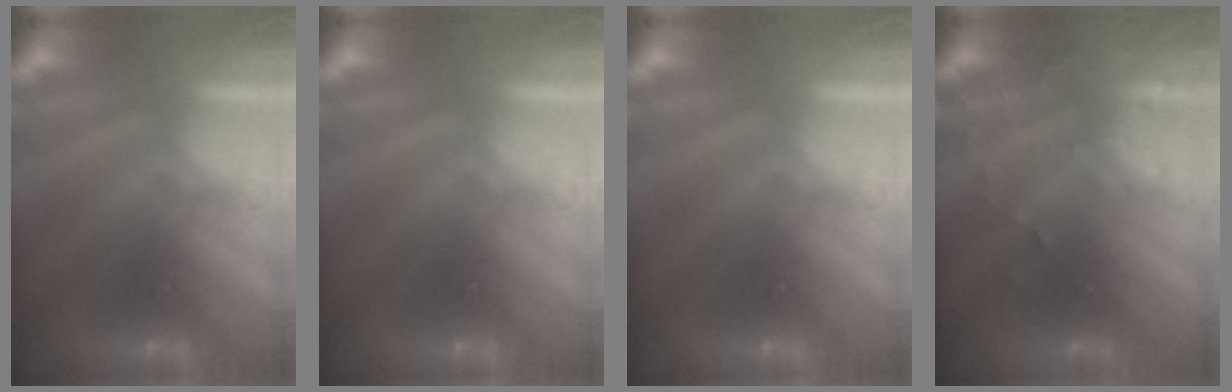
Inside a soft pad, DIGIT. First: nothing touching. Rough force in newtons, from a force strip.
{"total": 0.0}
{"total": 0.0}
{"total": 3.2}